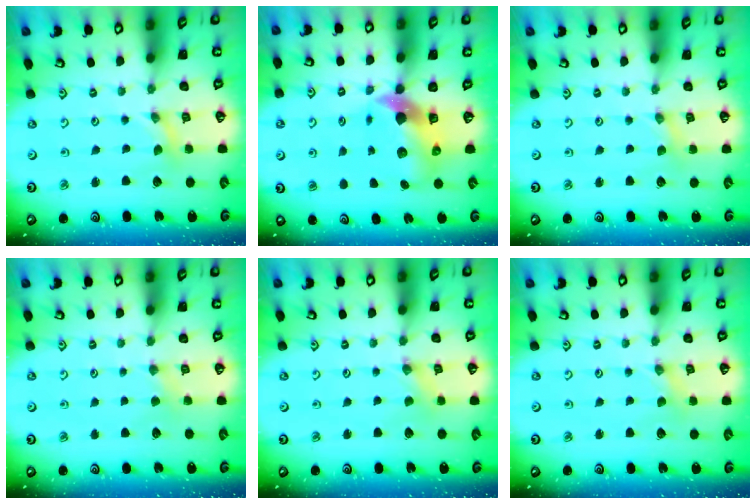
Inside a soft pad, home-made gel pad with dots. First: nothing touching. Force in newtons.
{"total": 8.8, "press": 8.7, "slide": 1.2}
{"total": 0.5, "press": 0.5, "slide": 0.1}
{"total": 2.2, "press": 2.2, "slide": 0.4}
{"total": 0.0}
{"total": 0.0}